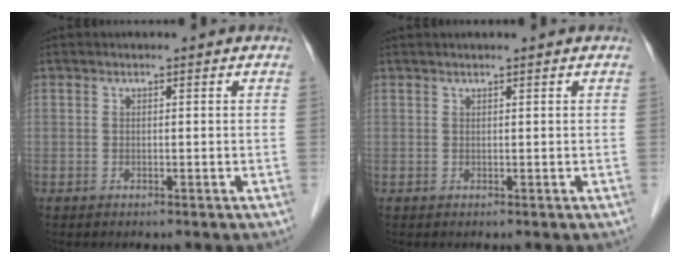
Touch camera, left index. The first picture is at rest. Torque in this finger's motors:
{"motor_torque": [-0.03, 0.01, 0.04, 0.01]}